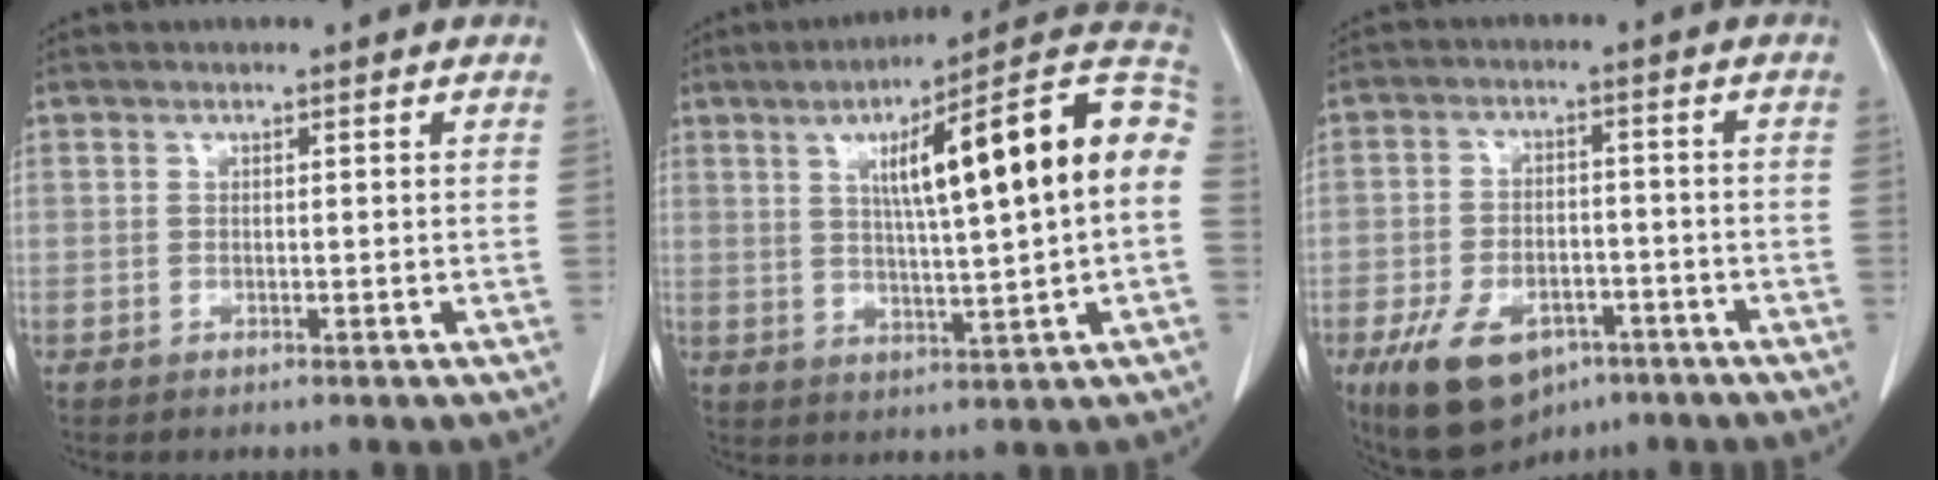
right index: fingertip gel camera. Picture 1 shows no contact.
{"total": 20.3, "force": [3.6, 1.6, 19.9], "torque": [-0.275, 0.041, 0.045]}
{"total": 12.3, "force": [-7.4, 6.5, 7.4], "torque": [-0.137, -0.002, -0.113]}